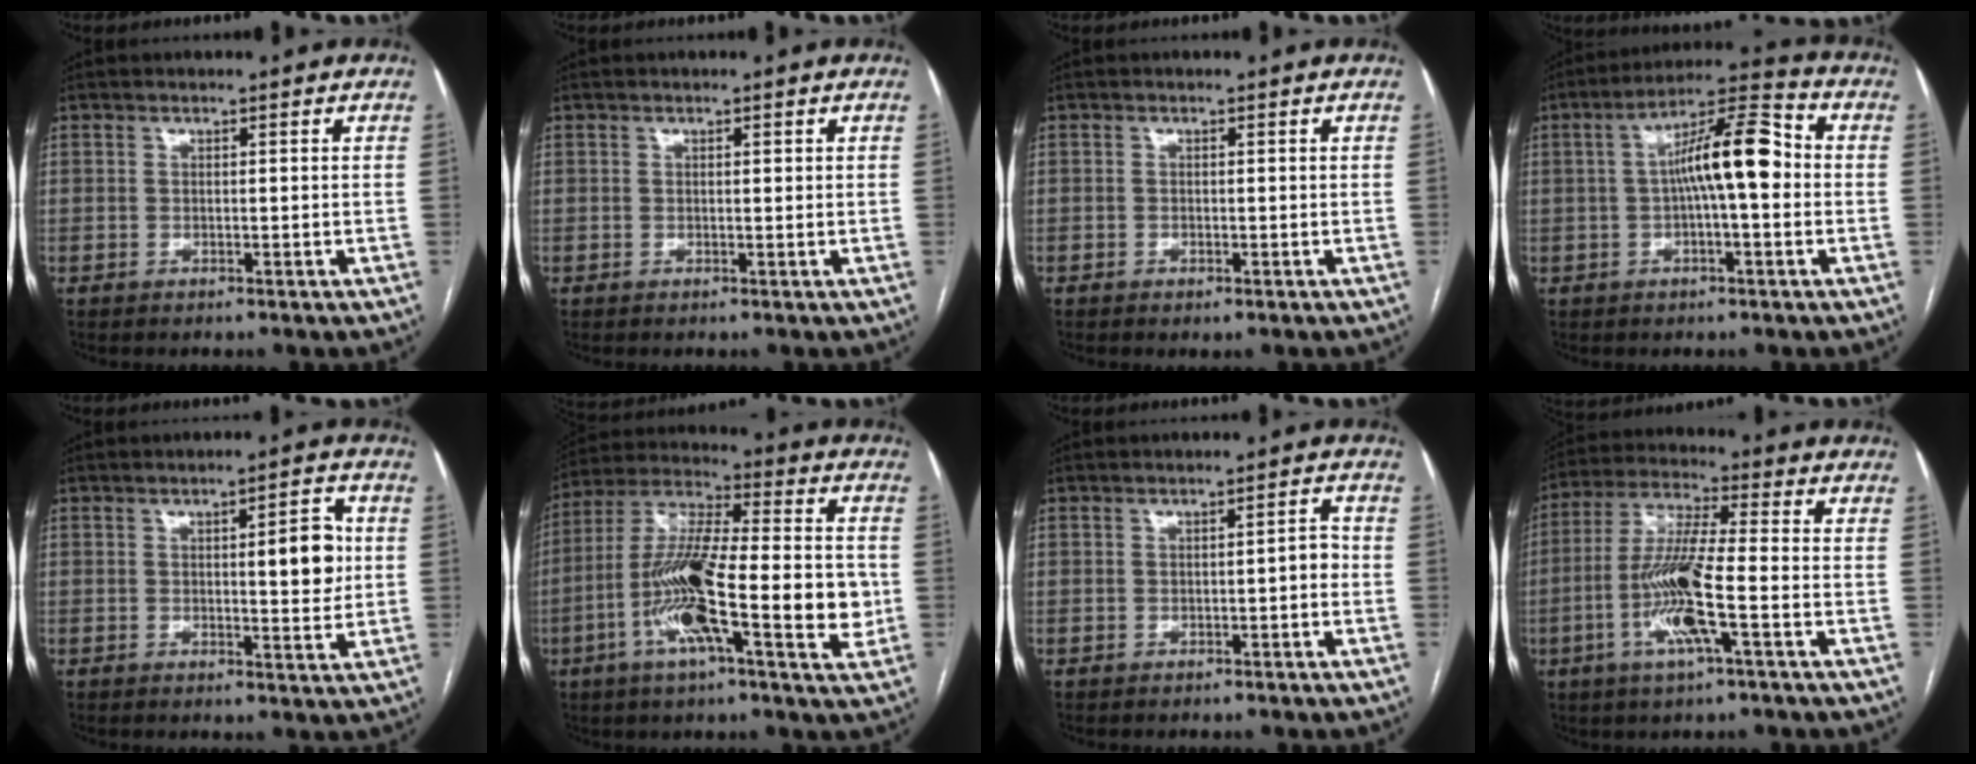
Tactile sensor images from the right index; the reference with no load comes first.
{"total": 0.6, "force": [0.2, 0.2, 0.5], "torque": [-0.007, 0.001, 0.002]}
{"total": 0.7, "force": [-0.4, 0.3, 0.5], "torque": [-0.007, 0.000, -0.003]}
{"total": 11.3, "force": [0.2, 2.2, 11.1], "torque": [-0.188, 0.035, 0.000]}
{"total": 6.5, "force": [0.8, 1.7, 6.2], "torque": [-0.082, 0.004, 0.012]}
{"total": 20.1, "force": [-4.4, 4.1, 19.1], "torque": [-0.333, 0.008, -0.076]}
{"total": 2.1, "force": [-0.5, 0.6, 1.9], "torque": [-0.022, 0.006, -0.008]}
{"total": 11.8, "force": [-3.4, 0.7, 11.2], "torque": [-0.230, -0.005, -0.071]}